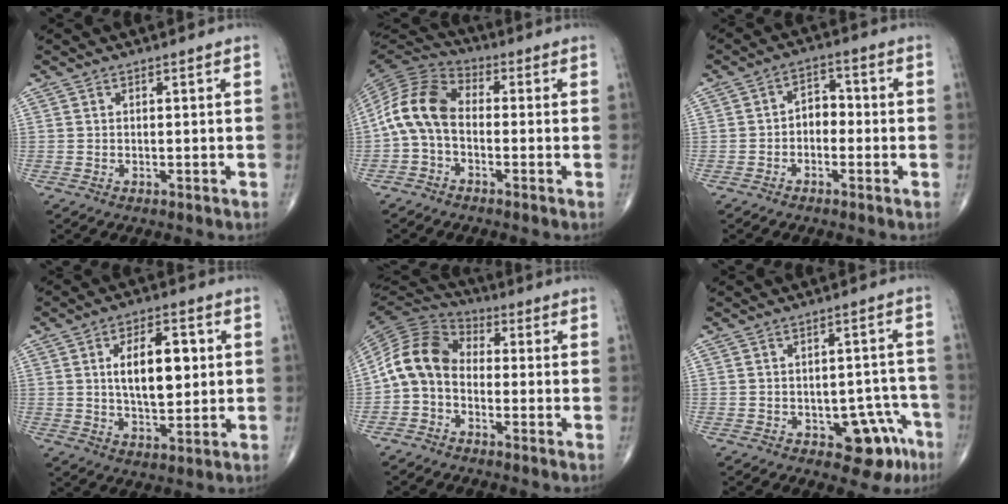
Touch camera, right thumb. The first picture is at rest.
{"total": 10.4, "force": [-1.3, 6.7, 7.9], "torque": [-0.153, 0.030, -0.043]}
{"total": 4.3, "force": [-1.1, 3.1, 2.9], "torque": [-0.025, 0.022, -0.031]}
{"total": 11.4, "force": [1.9, 5.6, 9.8], "torque": [-0.135, -0.005, 0.032]}
{"total": 10.0, "force": [-1.6, 7.4, 6.5], "torque": [-0.119, 0.040, -0.051]}
{"total": 8.8, "force": [-4.4, 5.0, 5.8], "torque": [-0.033, 0.034, -0.049]}